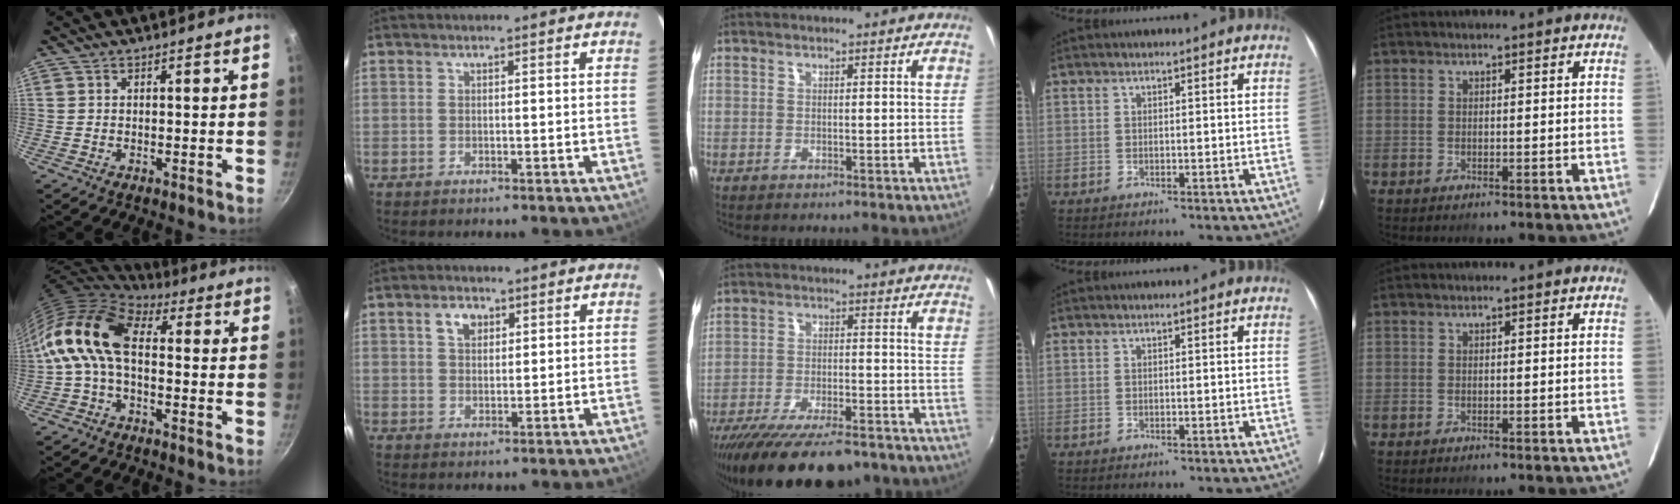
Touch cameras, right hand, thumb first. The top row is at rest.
{"thumb": {"total": 12.2, "force": [-0.1, 7.2, 9.8], "torque": [-0.182, 0.028, -0.020]}, "index": {"total": 3.6, "force": [1.7, 2.4, 2.1], "torque": [-0.034, 0.010, 0.031]}, "middle": {"total": 19.5, "force": [-15.6, 5.4, 10.3], "torque": [-0.201, -0.043, -0.234]}}